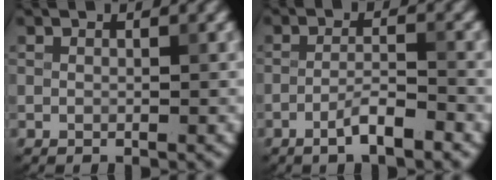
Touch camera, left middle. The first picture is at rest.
{"total": 3.3, "force": [-1.9, 0.5, 2.6], "torque": [-0.045, 0.008, -0.038]}